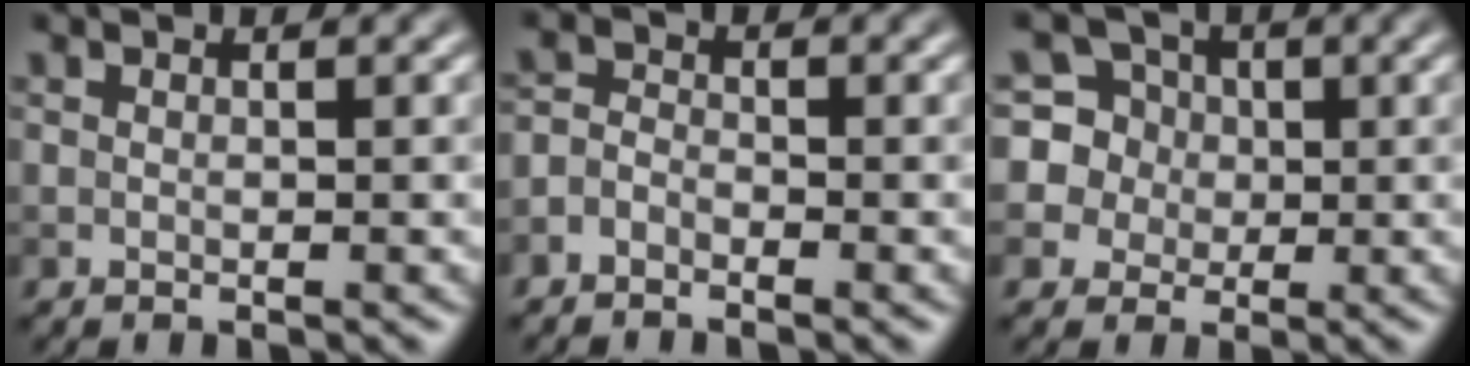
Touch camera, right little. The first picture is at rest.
{"total": 1.6, "force": [-1.3, 0.8, 0.6], "torque": [-0.012, 0.003, -0.033]}
{"total": 7.6, "force": [1.5, 7.3, 1.5], "torque": [-0.048, 0.034, 0.020]}